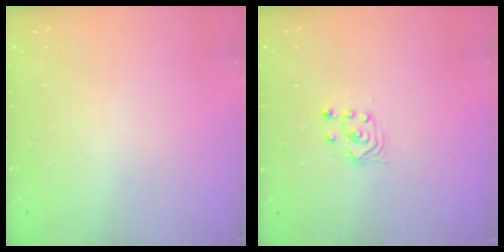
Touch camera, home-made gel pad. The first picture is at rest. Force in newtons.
{"total": 2.8, "press": 2.4, "slide": 1.4}